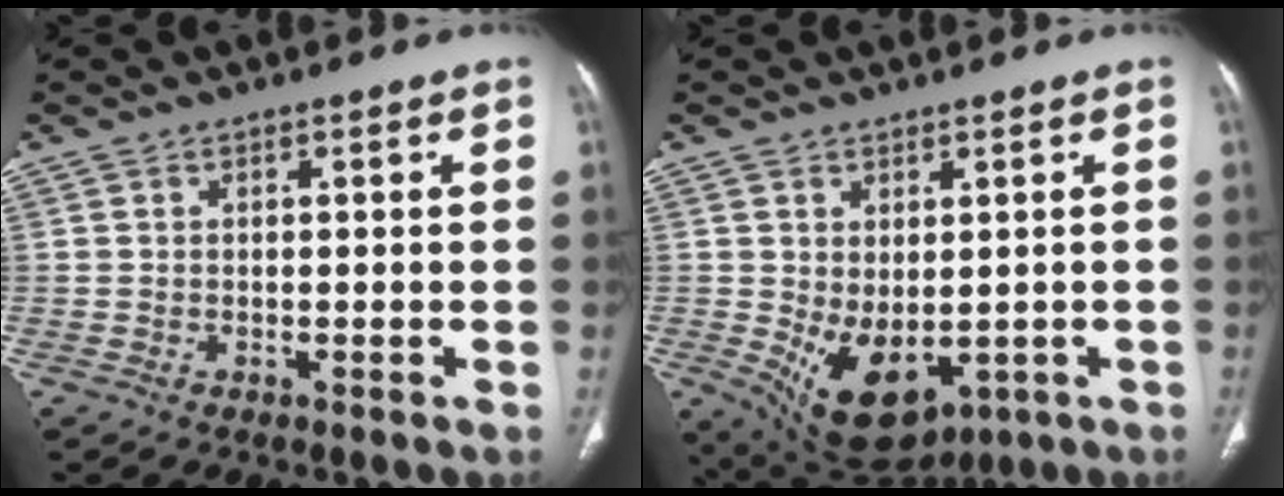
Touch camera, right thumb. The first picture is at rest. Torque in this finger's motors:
{"motor_torque": [-0.59, 0.95, 0.35, 0.34, 0.17]}